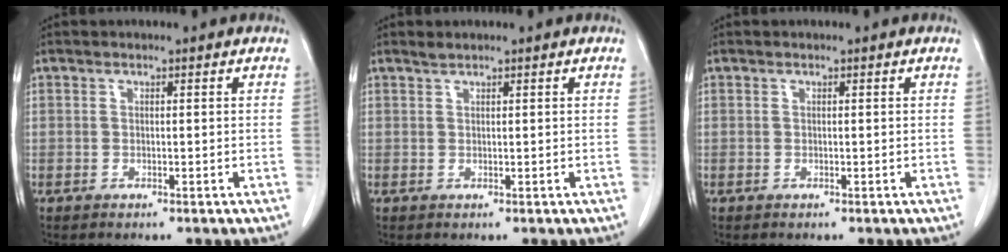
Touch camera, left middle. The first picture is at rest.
{"total": 0.8, "force": [0.7, -0.1, 0.2], "torque": [-0.009, 0.002, 0.018]}
{"total": 0.0}